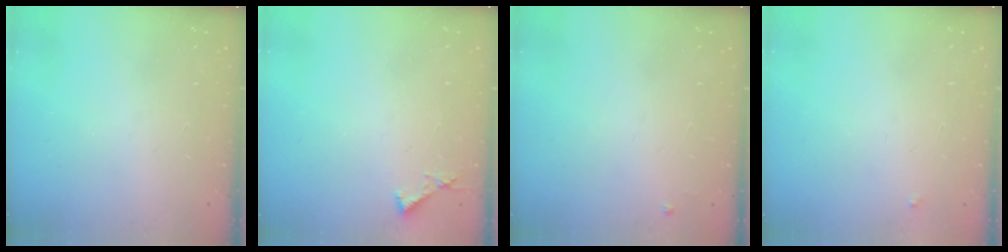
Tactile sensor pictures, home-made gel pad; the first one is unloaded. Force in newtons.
{"total": 3.6, "press": 3.6, "slide": 0.3}
{"total": 2.4, "press": 2.4, "slide": 0.4}
{"total": 2.5, "press": 2.4, "slide": 0.4}